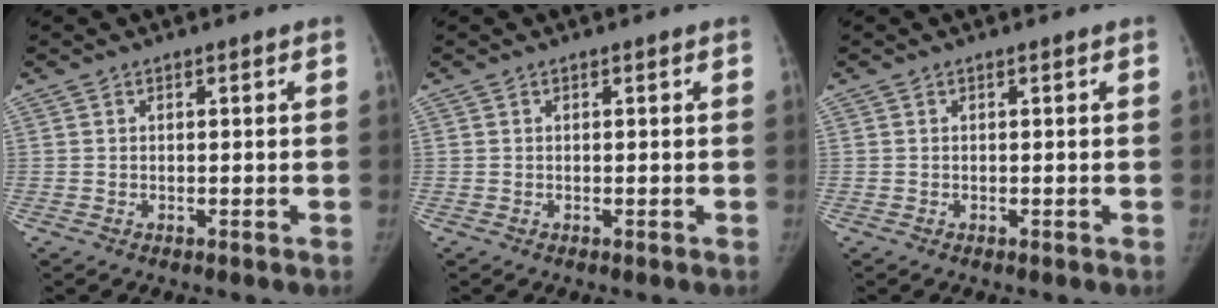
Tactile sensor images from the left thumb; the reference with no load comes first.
{"total": 0.0}
{"total": 0.0}